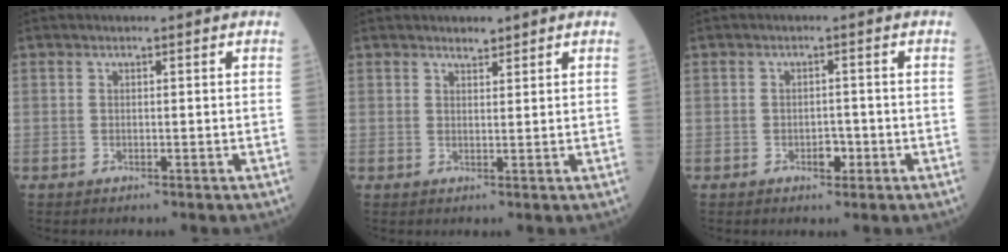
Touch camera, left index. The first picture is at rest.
{"total": 1.5, "force": [1.3, 0.5, 0.3], "torque": [-0.012, -0.002, 0.022]}
{"total": 1.9, "force": [-0.9, 1.1, 1.2], "torque": [-0.017, 0.003, -0.013]}